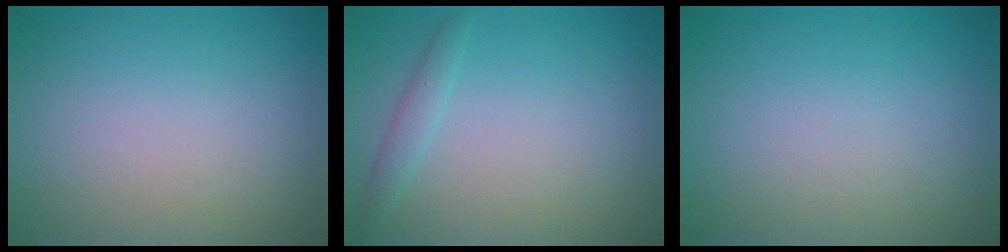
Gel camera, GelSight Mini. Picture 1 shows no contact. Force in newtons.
{"total": 1.3, "press": 1.3, "slide": 0.1}
{"total": 0.0}